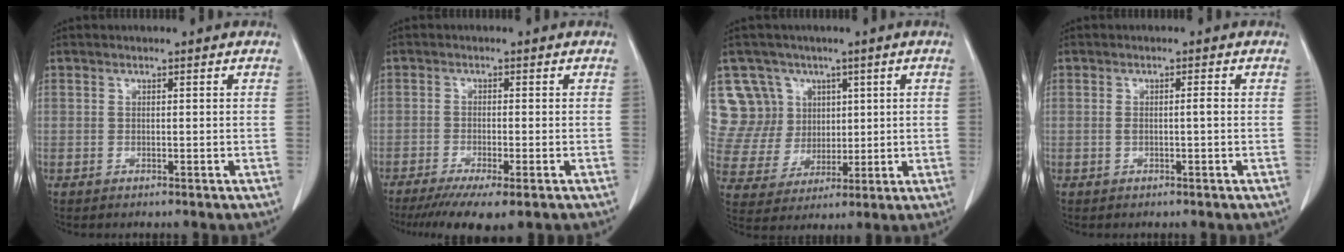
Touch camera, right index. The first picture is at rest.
{"total": 8.5, "force": [-6.0, 1.1, 5.9], "torque": [-0.090, -0.021, -0.094]}
{"total": 10.8, "force": [4.9, 9.7, 0.4], "torque": [-0.023, 0.039, 0.108]}
{"total": 1.4, "force": [-0.1, 0.1, 1.4], "torque": [-0.026, 0.003, 0.002]}